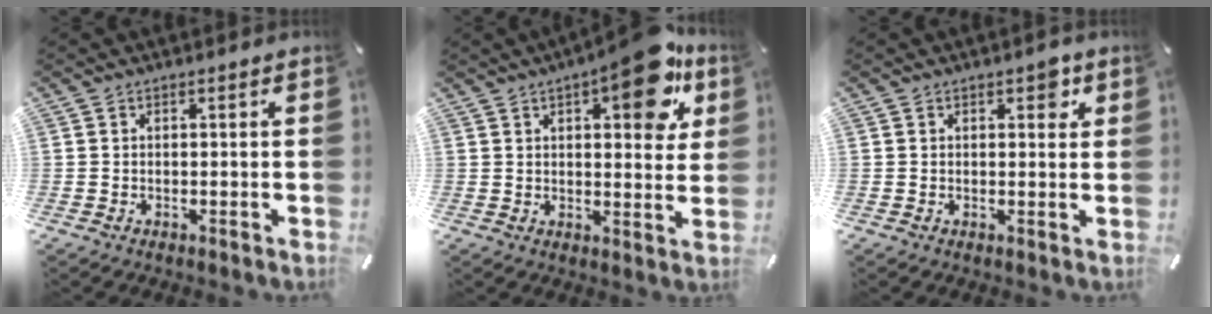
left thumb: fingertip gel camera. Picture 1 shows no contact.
{"total": 14.5, "force": [7.8, 5.4, 10.9], "torque": [-0.132, -0.039, 0.121]}
{"total": 3.2, "force": [1.6, 1.7, 2.2], "torque": [-0.016, -0.005, 0.019]}